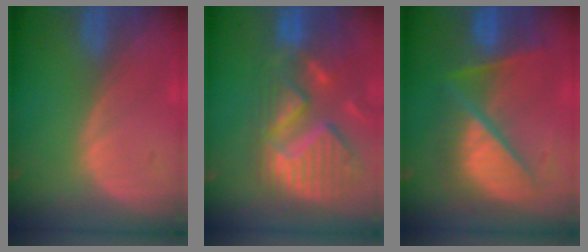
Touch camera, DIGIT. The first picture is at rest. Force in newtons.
{"total": 13.7, "press": 11.6, "slide": 7.3}
{"total": 10.6, "press": 10.5, "slide": 1.4}